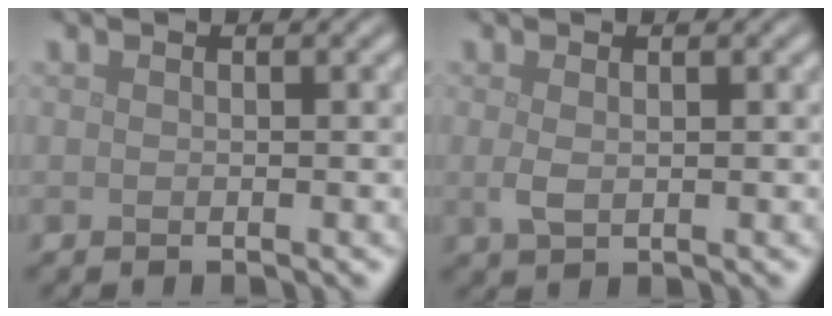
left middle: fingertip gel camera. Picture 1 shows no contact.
{"total": 1.4, "force": [0.1, 0.8, 1.2], "torque": [-0.030, -0.002, 0.004]}